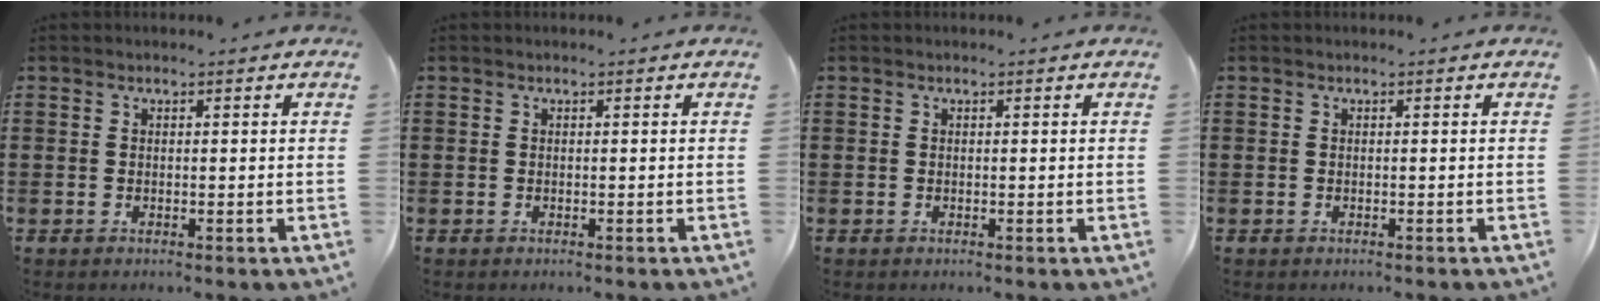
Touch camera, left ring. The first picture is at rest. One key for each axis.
{"total": 0.0}
{"total": 0.0}
{"total": 0.0}